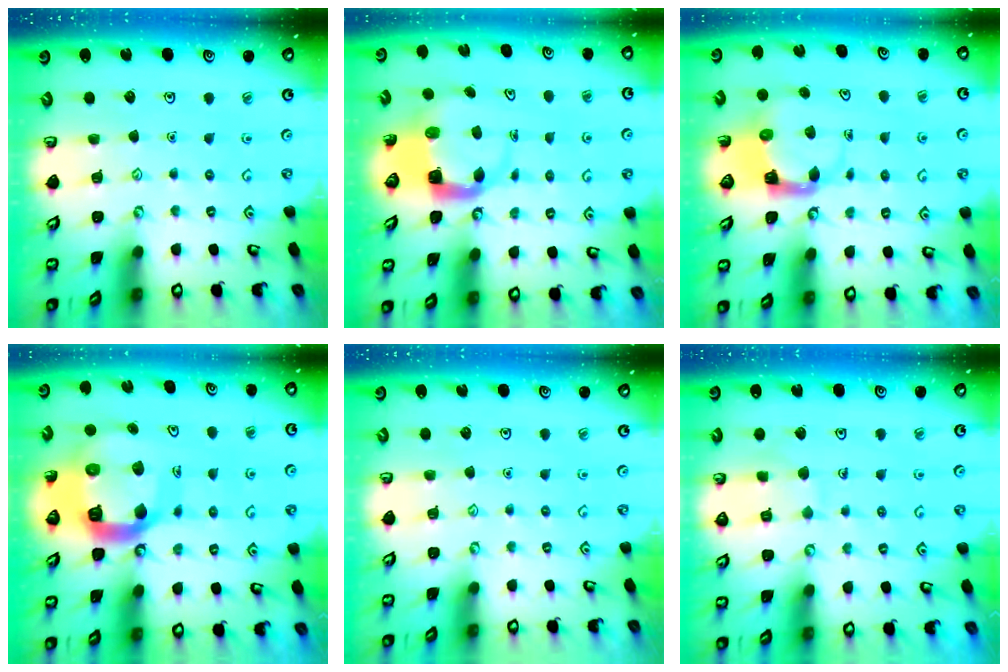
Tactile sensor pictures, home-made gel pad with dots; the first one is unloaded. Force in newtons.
{"total": 5.6, "press": 5.5, "slide": 1.0}
{"total": 3.9, "press": 3.8, "slide": 0.6}
{"total": 17.1, "press": 17.0, "slide": 1.8}
{"total": 0.0}
{"total": 6.4, "press": 6.4, "slide": 0.3}